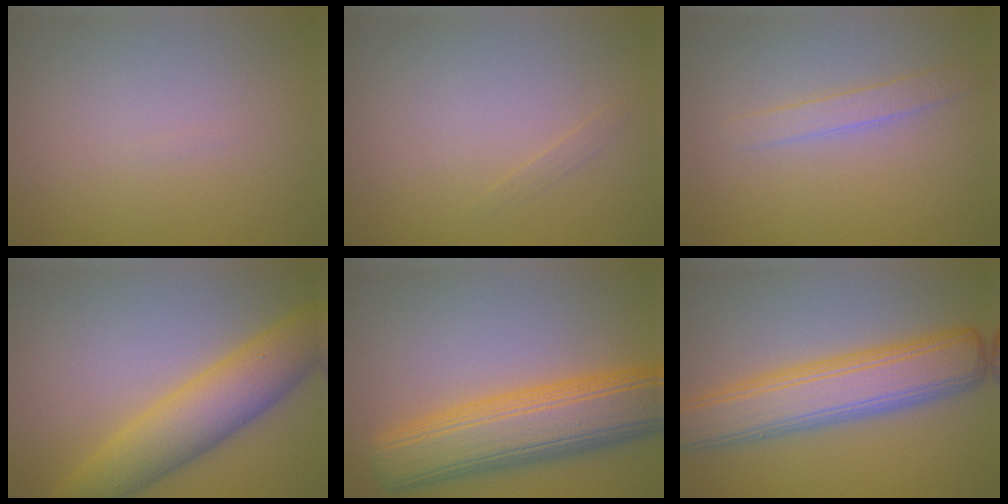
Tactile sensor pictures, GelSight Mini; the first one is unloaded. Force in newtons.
{"total": 0.5, "press": 0.5, "slide": 0.0}
{"total": 1.7, "press": 1.7, "slide": 0.0}
{"total": 7.0, "press": 7.0, "slide": 0.1}
{"total": 9.6, "press": 9.6, "slide": 0.3}
{"total": 7.7, "press": 7.7, "slide": 0.4}